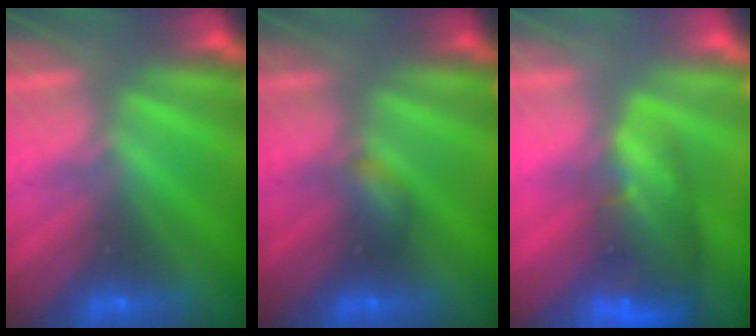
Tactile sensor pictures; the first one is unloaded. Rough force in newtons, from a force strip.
{"total": 2.2}
{"total": 10.9}